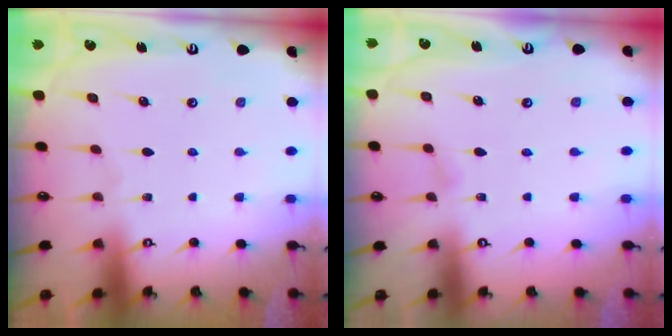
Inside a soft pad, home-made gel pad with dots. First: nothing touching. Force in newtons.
{"total": 3.9, "press": 3.9, "slide": 0.5}